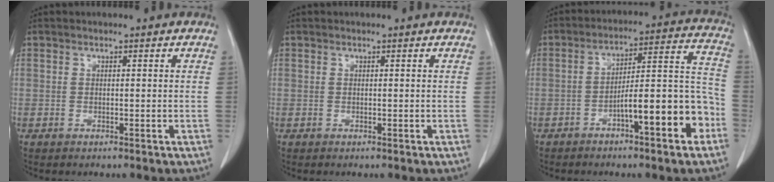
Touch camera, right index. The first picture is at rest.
{"total": 0.0}
{"total": 12.7, "force": [-5.8, 2.1, 11.1], "torque": [-0.157, 0.037, -0.084]}